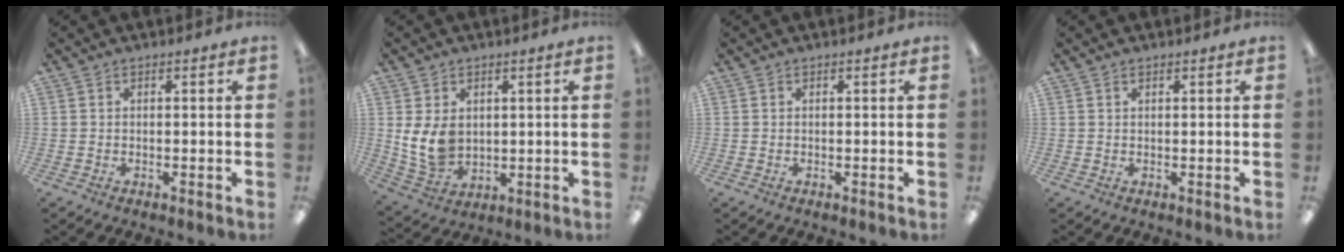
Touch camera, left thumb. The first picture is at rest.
{"total": 8.7, "force": [1.9, 6.4, 5.5], "torque": [-0.124, -0.011, 0.036]}
{"total": 0.0}
{"total": 0.7, "force": [0.5, 0.3, 0.5], "torque": [-0.011, 0.002, 0.009]}